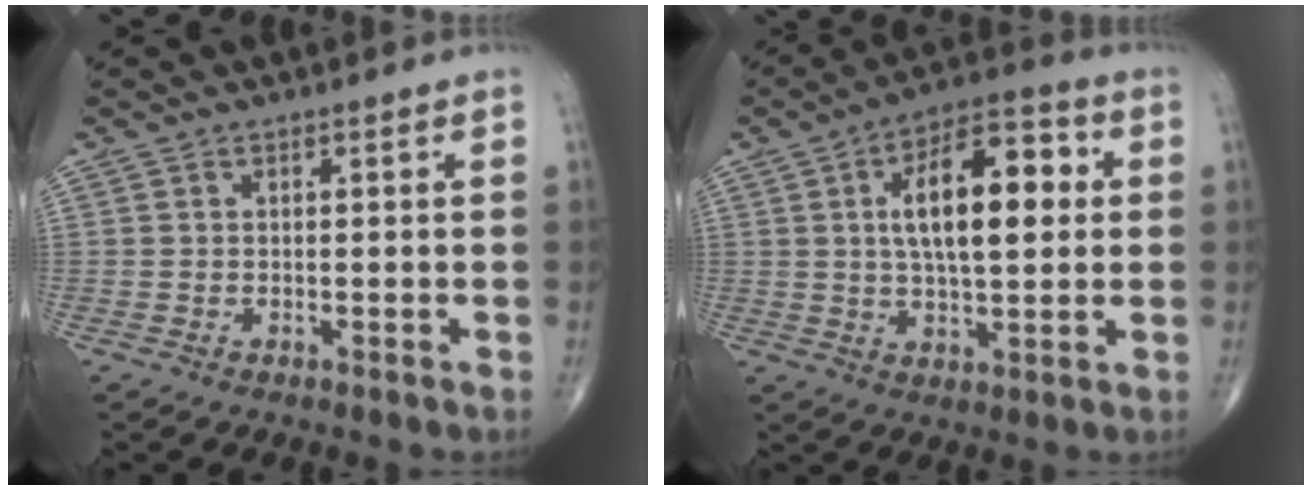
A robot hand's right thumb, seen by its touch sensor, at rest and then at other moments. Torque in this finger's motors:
{"motor_torque": [-0.01, 0.51, 0.85, -0.08, 0.12]}